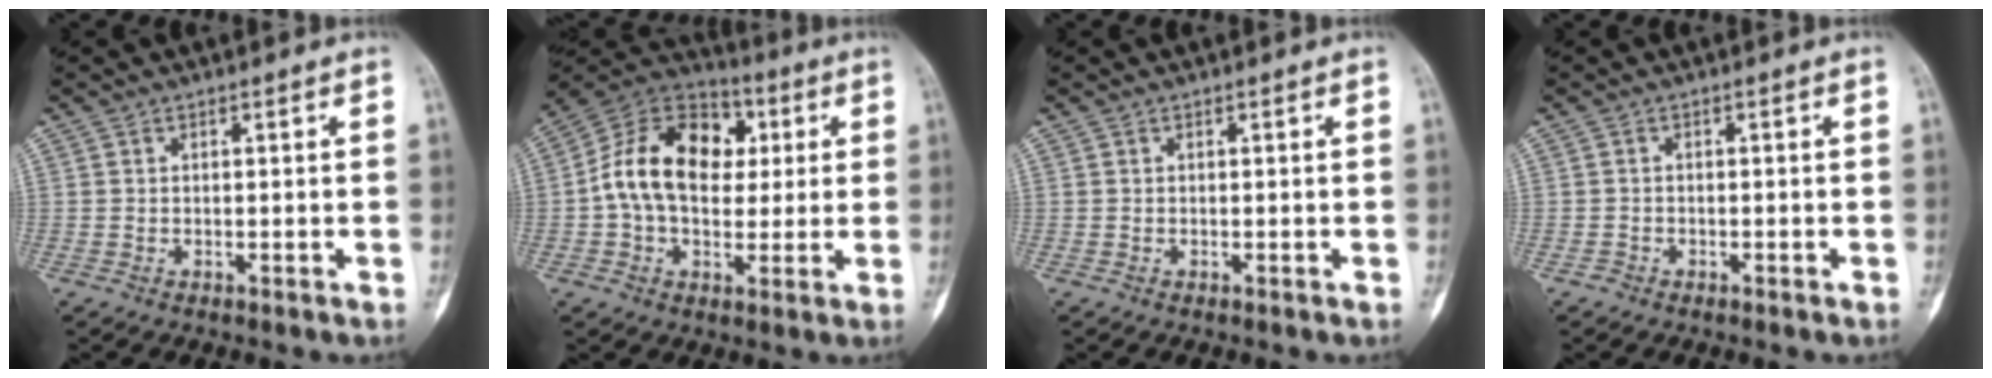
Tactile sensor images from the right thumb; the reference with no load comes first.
{"total": 17.5, "force": [2.0, 12.4, 12.3], "torque": [-0.183, 0.027, 0.024]}
{"total": 0.0}
{"total": 0.8, "force": [-0.6, 0.5, -0.1], "torque": [0.000, 0.003, -0.015]}